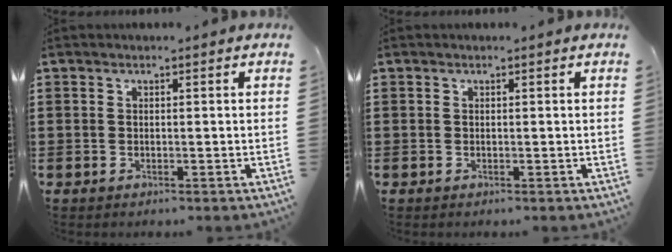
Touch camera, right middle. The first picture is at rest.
{"total": 0.0}